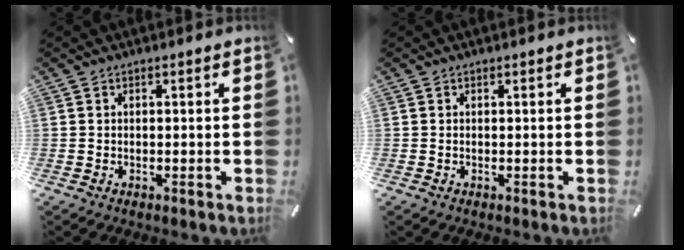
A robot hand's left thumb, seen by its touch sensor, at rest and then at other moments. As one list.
[{"total": 0.0}]